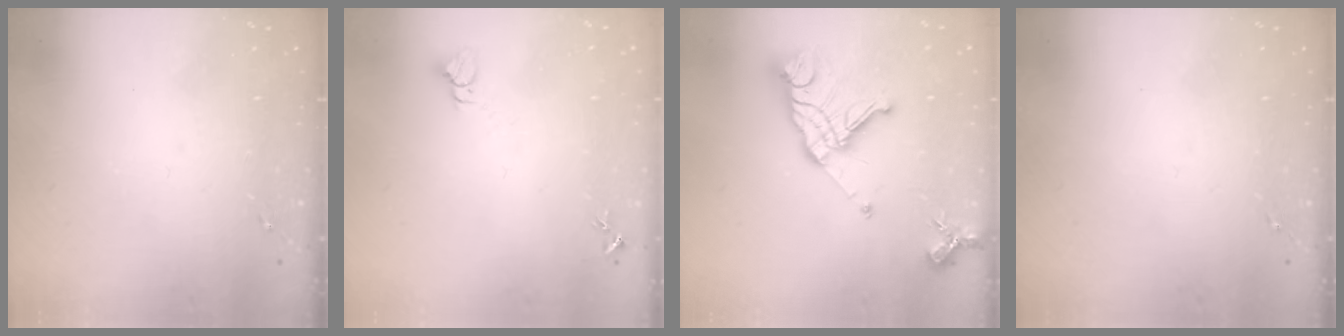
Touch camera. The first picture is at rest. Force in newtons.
{"total": 2.8, "press": 2.8, "slide": 0.1}
{"total": 17.5, "press": 17.3, "slide": 2.0}
{"total": 0.0}